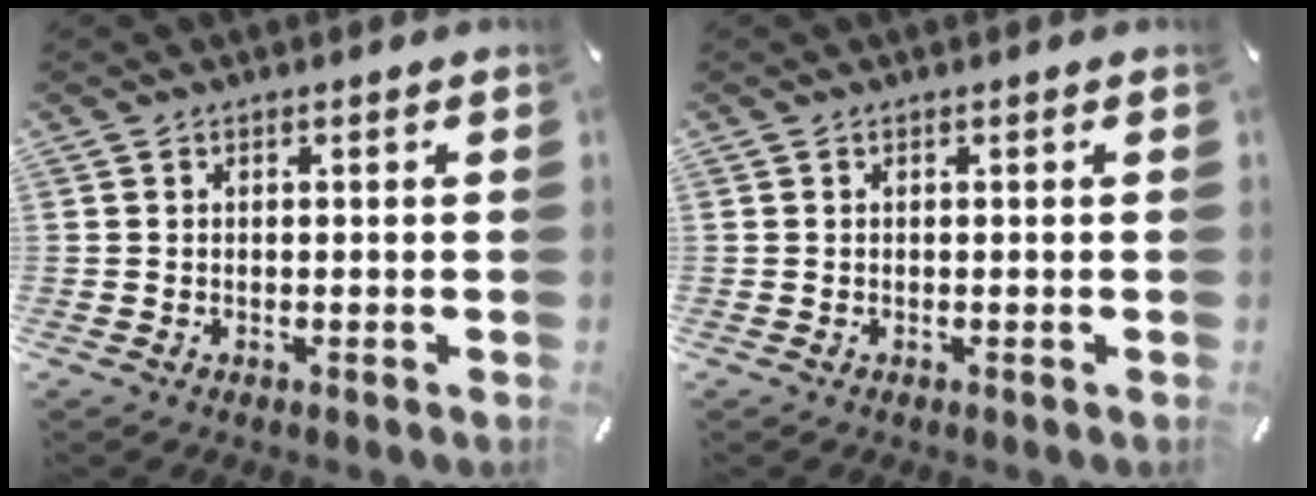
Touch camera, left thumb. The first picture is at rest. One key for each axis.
{"total": 0.0}